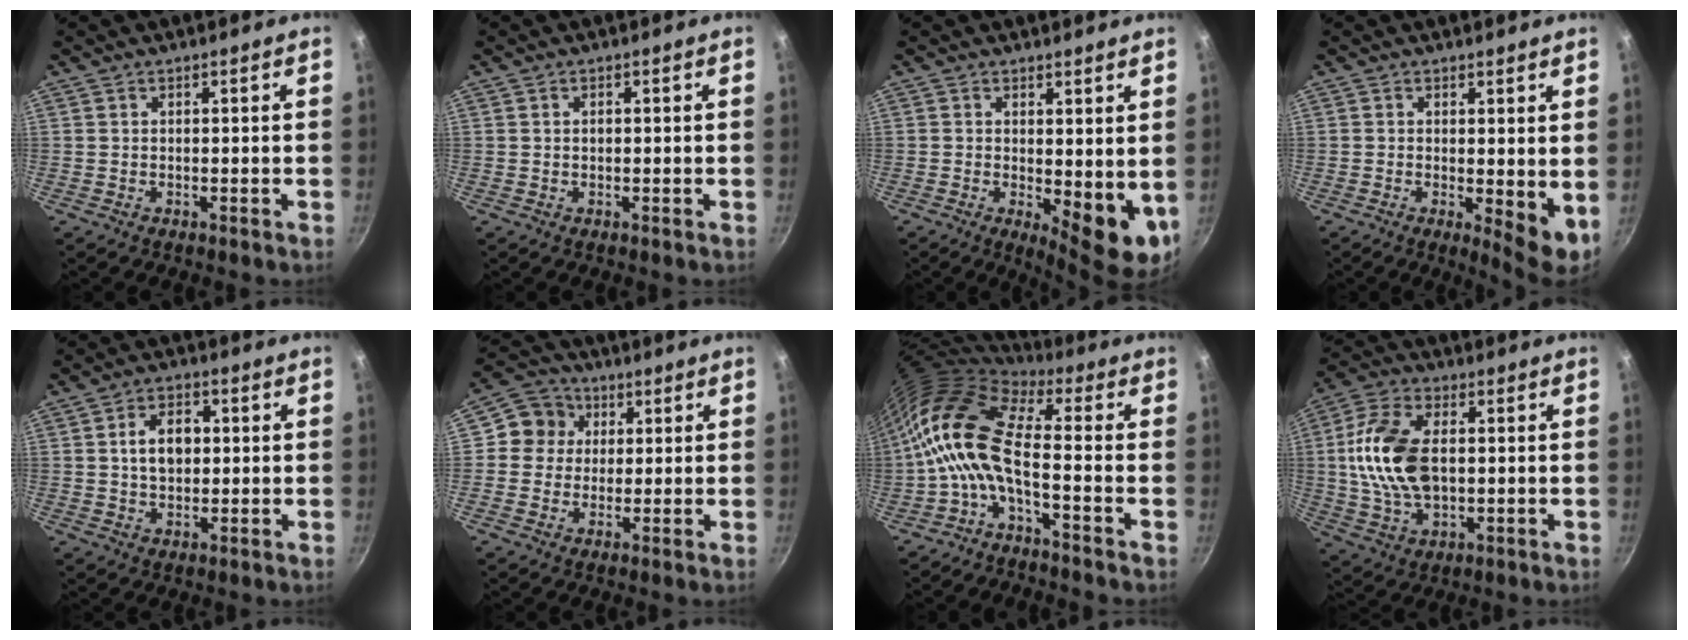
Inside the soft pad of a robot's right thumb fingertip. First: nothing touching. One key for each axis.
{"total": 0.6, "fx": 0.0, "fy": 0.5, "fz": 0.4, "tx": -0.006, "ty": 0.003, "tz": 0.002}
{"total": 8.8, "fx": 0.3, "fy": 3.7, "fz": 8.0, "tx": -0.094, "ty": -0.017, "tz": 0.013}
{"total": 5.8, "fx": 0.2, "fy": 2.0, "fz": 5.4, "tx": -0.079, "ty": -0.017, "tz": 0.005}
{"total": 7.3, "fx": 0.8, "fy": 5.1, "fz": 5.2, "tx": -0.064, "ty": 0.011, "tz": 0.011}
{"total": 7.4, "fx": 1.4, "fy": 6.9, "fz": 2.2, "tx": 0.001, "ty": 0.013, "tz": 0.005}
{"total": 13.7, "fx": -2.3, "fy": 5.3, "fz": 12.4, "tx": -0.247, "ty": 0.032, "tz": -0.060}
{"total": 15.4, "fx": 0.9, "fy": 9.3, "fz": 12.3, "tx": -0.230, "ty": 0.010, "tz": 0.012}